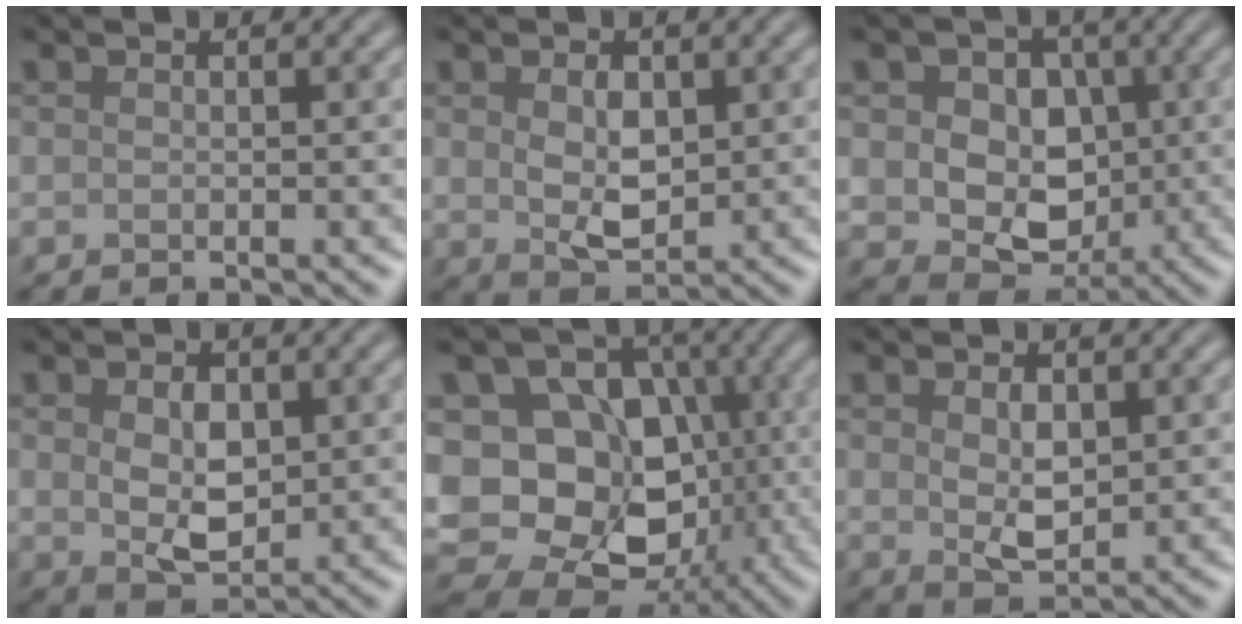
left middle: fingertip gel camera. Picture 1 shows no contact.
{"total": 4.1, "force": [0.5, 2.6, 3.2], "torque": [-0.060, -0.003, 0.015]}
{"total": 10.1, "force": [1.3, 8.2, 5.7], "torque": [-0.086, 0.023, 0.012]}
{"total": 4.6, "force": [0.4, 3.0, 3.5], "torque": [-0.065, -0.003, 0.014]}
{"total": 14.3, "force": [-1.3, 11.9, 7.8], "torque": [-0.134, -0.015, -0.027]}
{"total": 3.2, "force": [0.5, 1.9, 2.5], "torque": [-0.049, -0.001, 0.015]}